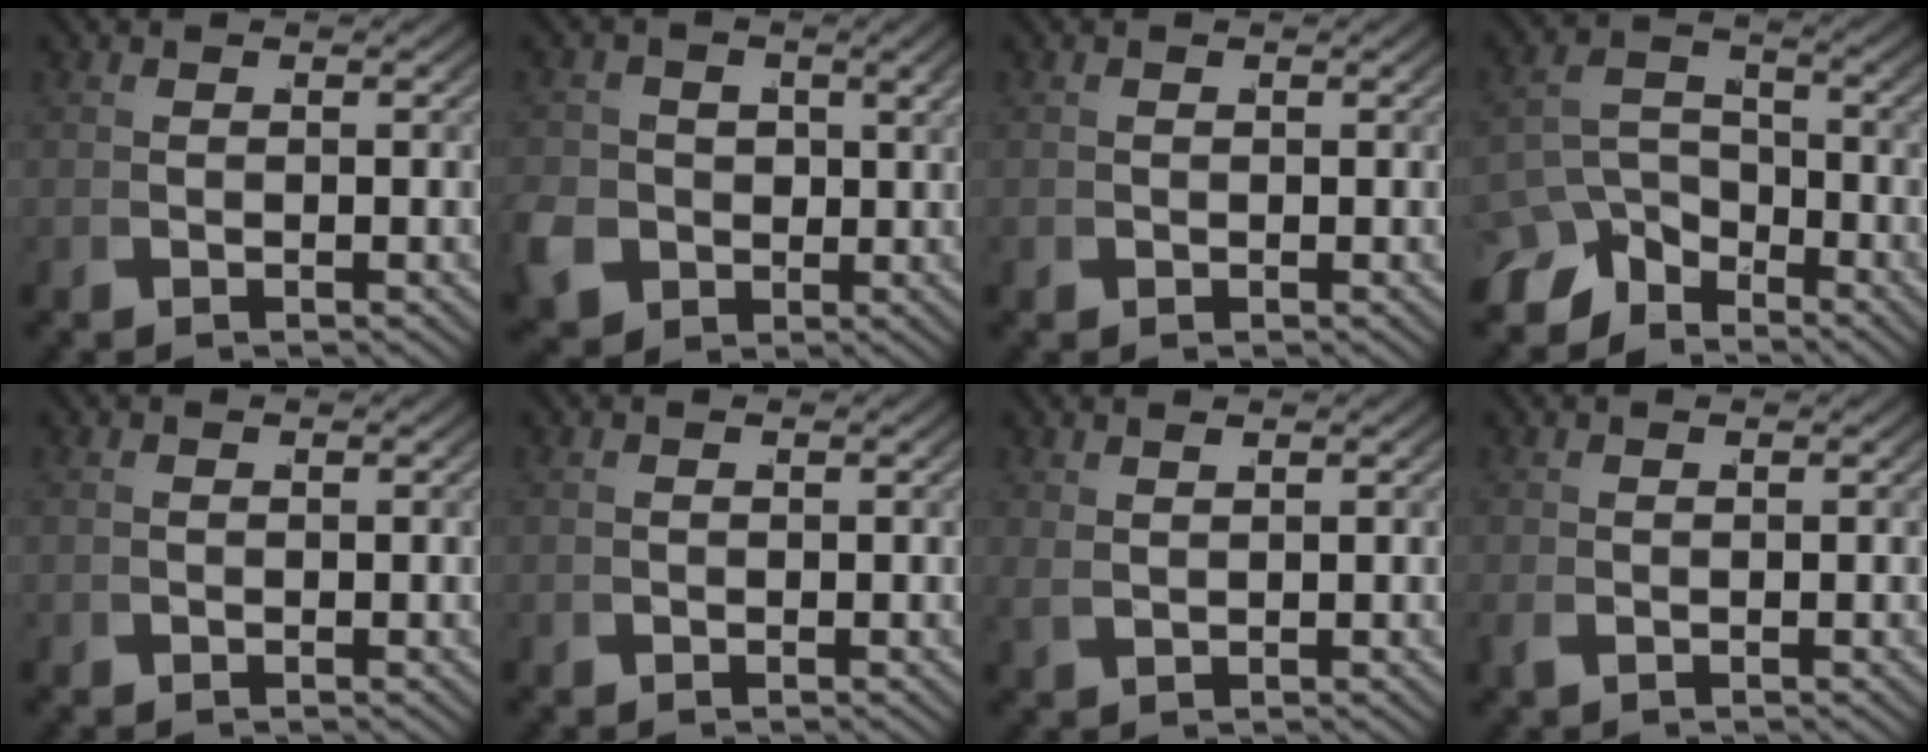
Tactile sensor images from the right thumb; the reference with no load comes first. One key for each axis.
{"total": 7.6, "fx": -1.4, "fy": 6.7, "fz": 3.4, "tx": -0.081, "ty": -0.042, "tz": -0.002}
{"total": 0.0}
{"total": 7.3, "fx": -3.5, "fy": 5.1, "fz": 3.9, "tx": -0.051, "ty": -0.028, "tz": -0.053}
{"total": 0.0}
{"total": 0.0}
{"total": 1.5, "fx": 1.5, "fy": 0.0, "fz": 0.5, "tx": -0.007, "ty": 0.001, "tz": 0.036}
{"total": 0.6, "fx": -0.1, "fy": 0.4, "fz": 0.4, "tx": -0.015, "ty": -0.003, "tz": 0.002}